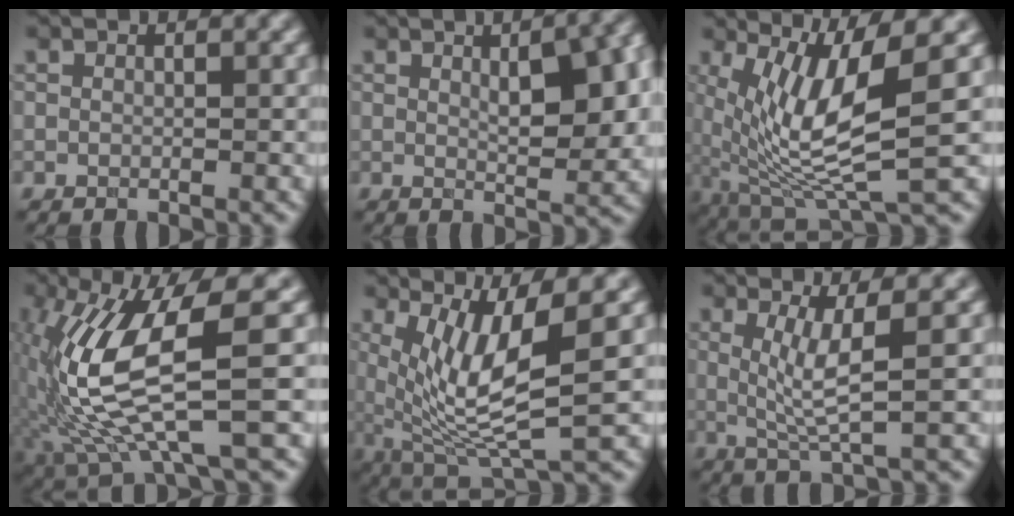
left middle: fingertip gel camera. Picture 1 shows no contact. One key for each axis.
{"total": 8.3, "fx": 1.3, "fy": 3.0, "fz": 7.6, "tx": -0.097, "ty": 0.007, "tz": 0.027}
{"total": 9.4, "fx": 1.2, "fy": 2.5, "fz": 9.0, "tx": -0.176, "ty": -0.015, "tz": 0.032}
{"total": 11.1, "fx": -0.7, "fy": 2.7, "fz": 10.7, "tx": -0.223, "ty": -0.011, "tz": 0.000}
{"total": 7.9, "fx": 1.2, "fy": 2.3, "fz": 7.5, "tx": -0.146, "ty": -0.015, "tz": 0.034}
{"total": 3.9, "fx": 0.5, "fy": 0.6, "fz": 3.9, "tx": -0.085, "ty": -0.005, "tz": 0.020}